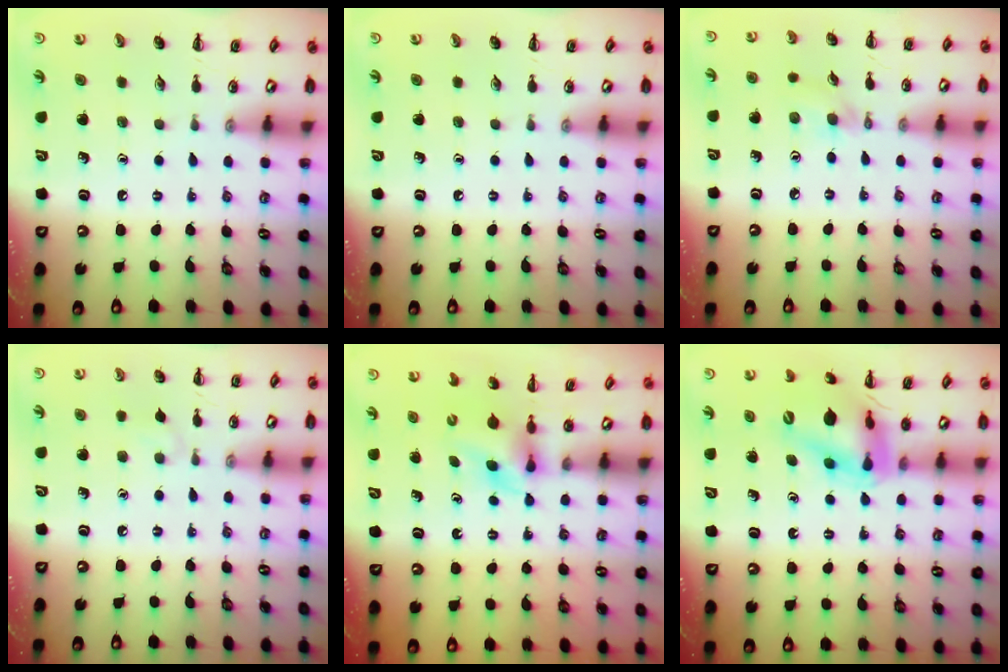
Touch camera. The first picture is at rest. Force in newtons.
{"total": 0.0}
{"total": 3.5, "press": 3.2, "slide": 1.4}
{"total": 3.7, "press": 3.4, "slide": 1.4}
{"total": 4.0, "press": 3.9, "slide": 0.9}
{"total": 13.8, "press": 13.3, "slide": 3.7}